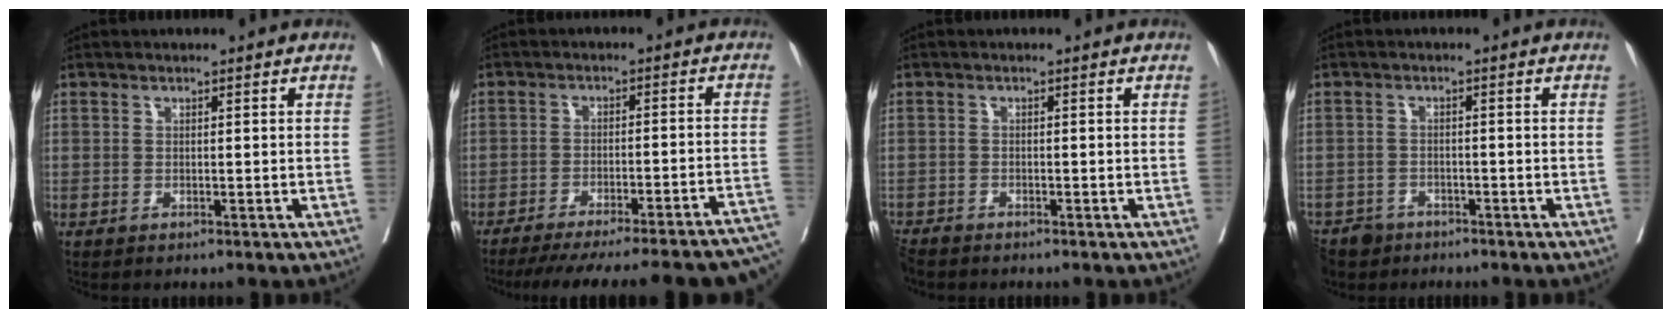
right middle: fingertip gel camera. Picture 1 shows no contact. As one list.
[{"total": 26.8, "force": [-24.1, 1.1, 11.6], "torque": [-0.113, -0.026, -0.307]}, {"total": 2.7, "force": [-2.6, 0.3, 0.5], "torque": [-0.009, -0.012, -0.052]}, {"total": 6.5, "force": [-5.0, 3.9, 1.1], "torque": [-0.023, -0.004, -0.086]}]